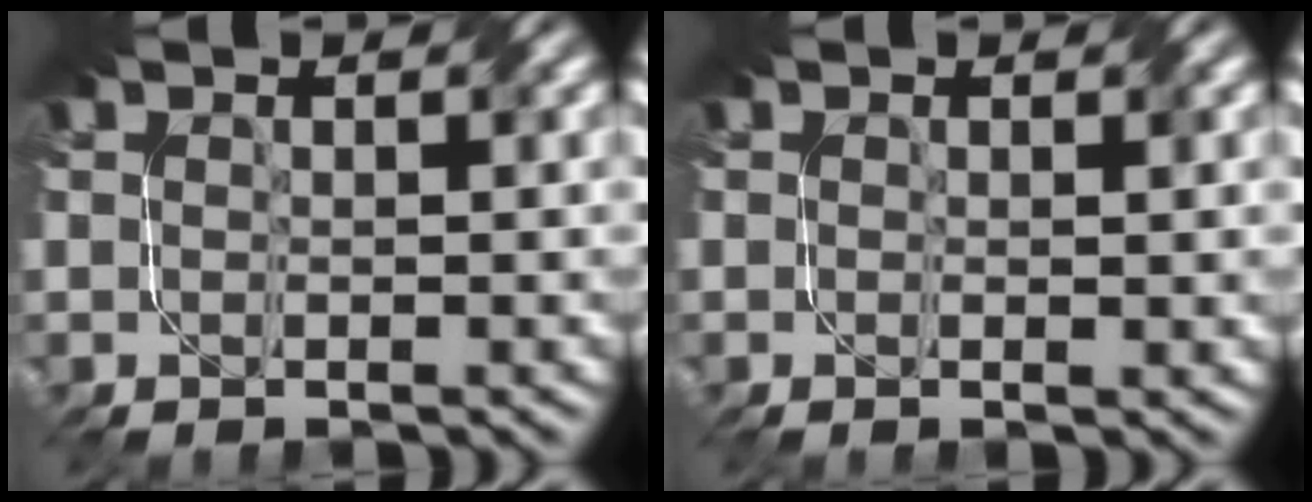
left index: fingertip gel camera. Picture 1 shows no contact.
{"total": 0.8, "force": [0.0, 0.3, 0.7], "torque": [-0.011, -0.005, -0.002]}